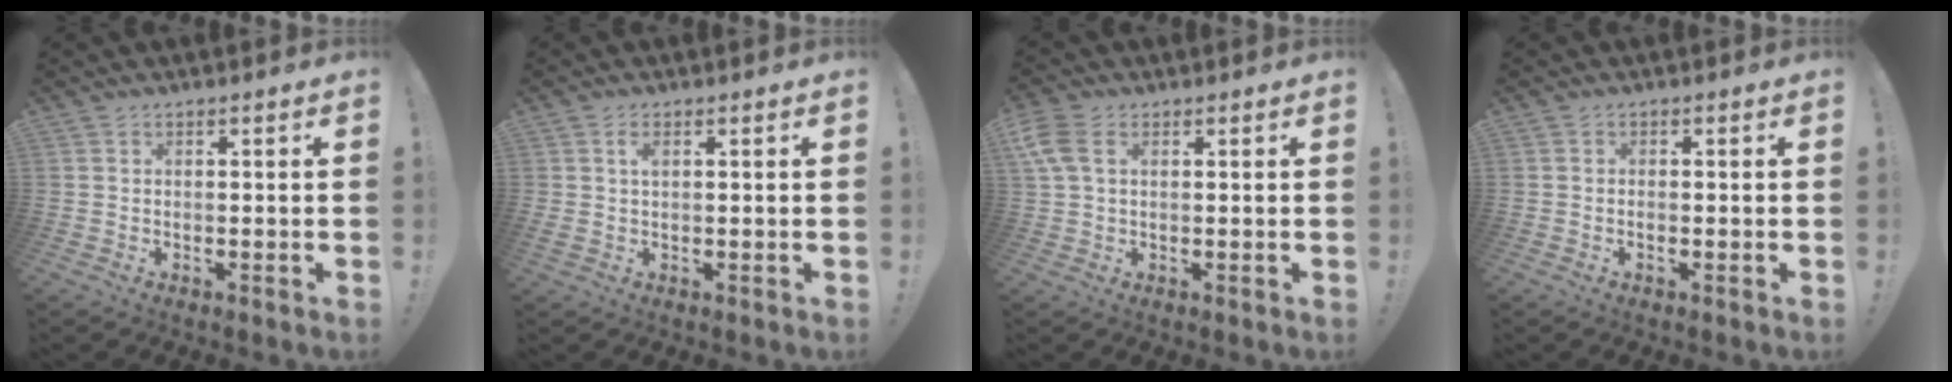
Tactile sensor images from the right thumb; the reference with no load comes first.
{"total": 2.2, "force": [0.8, 0.7, 1.9], "torque": [-0.028, -0.003, 0.010]}
{"total": 6.2, "force": [2.1, 3.8, 4.5], "torque": [-0.093, -0.001, 0.042]}
{"total": 0.8, "force": [-0.7, 0.1, 0.3], "torque": [-0.017, 0.003, -0.010]}